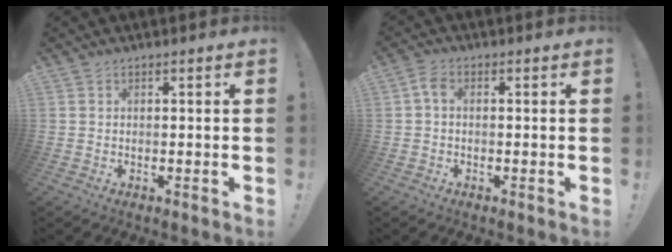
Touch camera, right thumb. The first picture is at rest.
{"total": 2.9, "force": [0.1, 1.7, 2.3], "torque": [-0.049, 0.010, 0.004]}